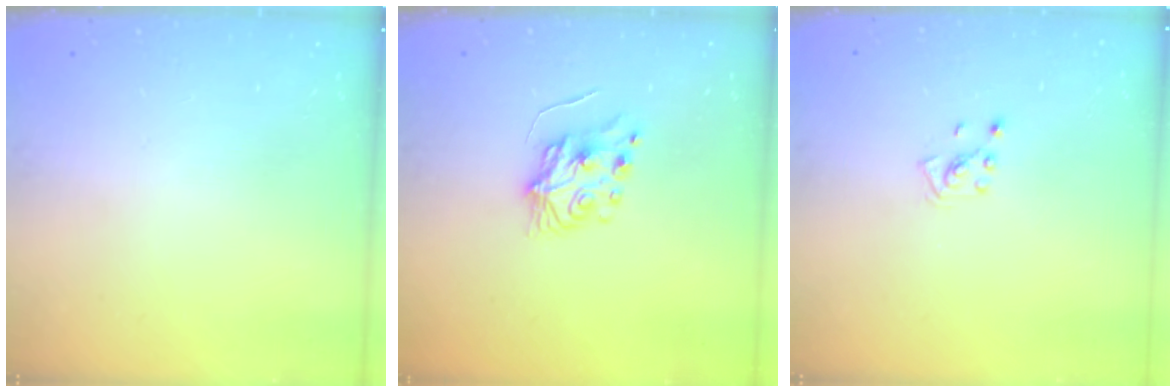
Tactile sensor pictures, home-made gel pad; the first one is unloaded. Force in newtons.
{"total": 6.4, "press": 6.4, "slide": 0.5}
{"total": 2.1, "press": 2.0, "slide": 0.3}